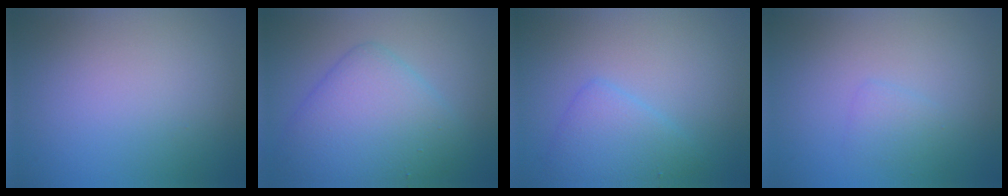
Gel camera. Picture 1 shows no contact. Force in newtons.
{"total": 6.3, "press": 6.3, "slide": 0.1}
{"total": 3.0, "press": 3.0, "slide": 0.1}
{"total": 1.1, "press": 1.1, "slide": 0.0}